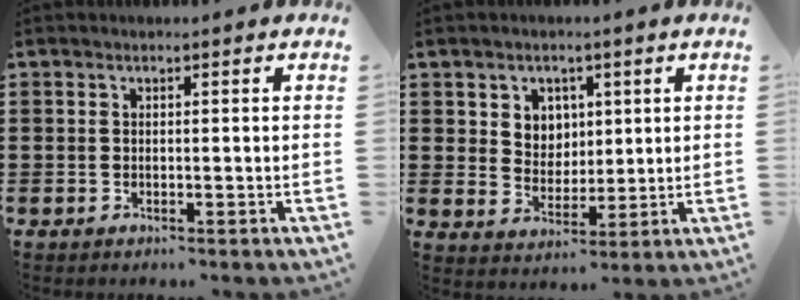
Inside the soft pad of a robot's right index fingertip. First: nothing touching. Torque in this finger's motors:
{"motor_torque": [0.23, 0.22, 0.13, 0.05]}